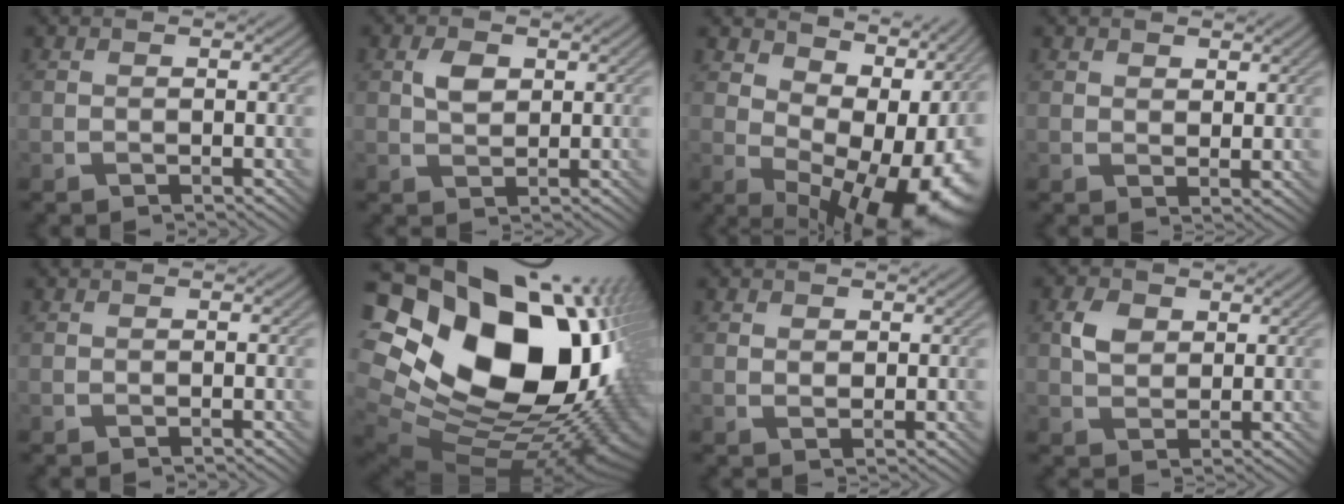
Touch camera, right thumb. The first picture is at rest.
{"total": 2.9, "force": [1.0, 1.9, 2.0], "torque": [-0.043, 0.002, 0.018]}
{"total": 14.9, "force": [3.1, 9.3, 11.3], "torque": [-0.134, -0.002, 0.080]}
{"total": 2.1, "force": [1.4, 1.2, 1.0], "torque": [-0.018, -0.007, 0.029]}
{"total": 0.0}
{"total": 23.9, "force": [6.1, 16.7, 16.0], "torque": [-0.353, 0.006, 0.146]}
{"total": 1.2, "force": [0.8, 0.8, 0.6], "torque": [-0.010, -0.003, 0.017]}
{"total": 3.6, "force": [1.4, 2.5, 2.2], "torque": [-0.048, 0.003, 0.025]}